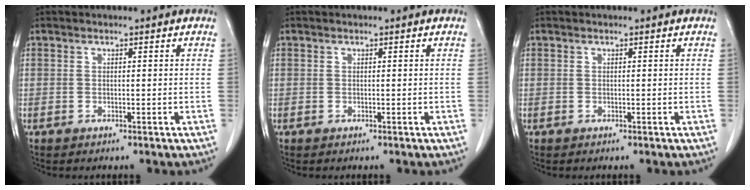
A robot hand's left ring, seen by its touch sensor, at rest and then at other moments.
{"total": 0.0}
{"total": 0.0}